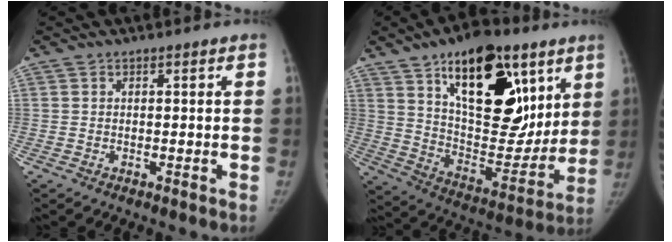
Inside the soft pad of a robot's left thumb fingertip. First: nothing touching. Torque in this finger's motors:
{"motor_torque": [1.00, 0.47, 2.10, -0.66, 0.69]}